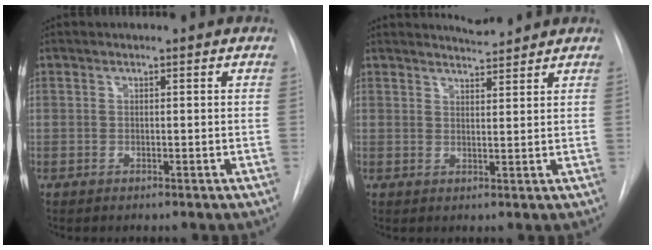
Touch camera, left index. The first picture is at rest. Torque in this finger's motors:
{"motor_torque": [0.15, -0.17, 0.00, 0.00]}